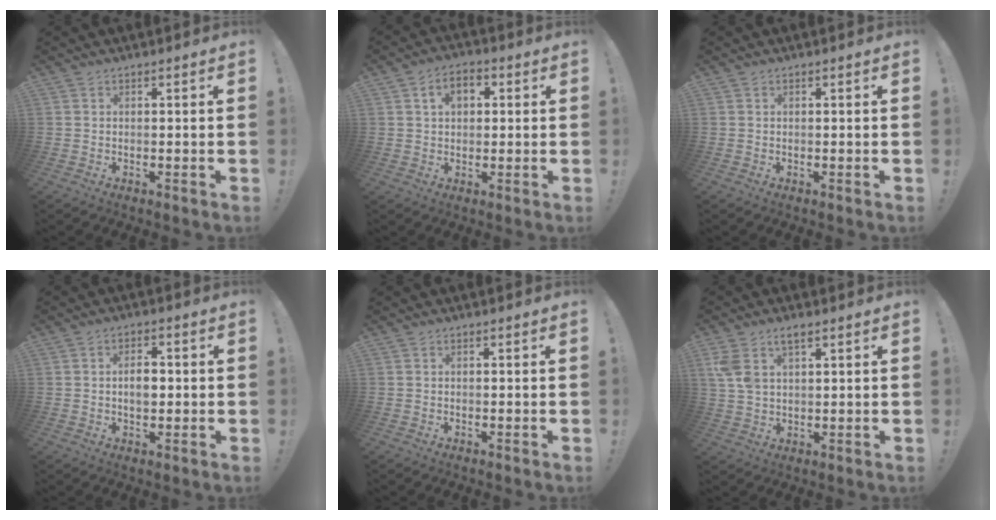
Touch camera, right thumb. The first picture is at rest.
{"total": 6.1, "force": [1.6, 4.0, 4.3], "torque": [-0.062, 0.004, 0.025]}
{"total": 0.0}
{"total": 5.1, "force": [-0.1, 3.2, 4.1], "torque": [-0.048, 0.001, -0.009]}
{"total": 0.0}
{"total": 6.2, "force": [3.3, 3.1, 4.2], "torque": [-0.081, -0.006, 0.063]}